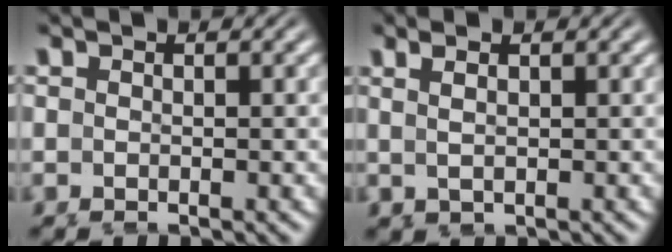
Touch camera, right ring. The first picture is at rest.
{"total": 1.7, "force": [0.8, 0.6, 1.3], "torque": [-0.022, 0.005, 0.015]}